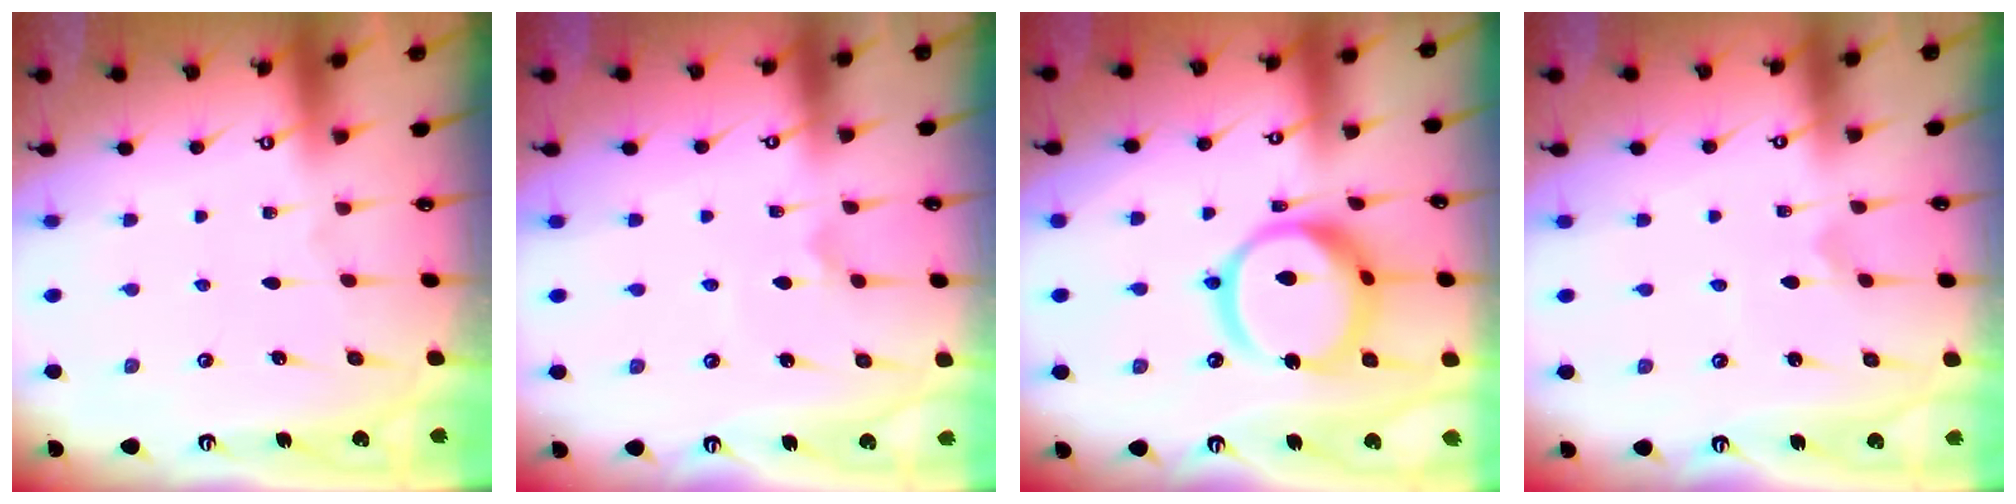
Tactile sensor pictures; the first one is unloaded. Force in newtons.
{"total": 2.9, "press": 2.9, "slide": 0.1}
{"total": 18.0, "press": 17.9, "slide": 1.9}
{"total": 0.5, "press": 0.5, "slide": 0.0}